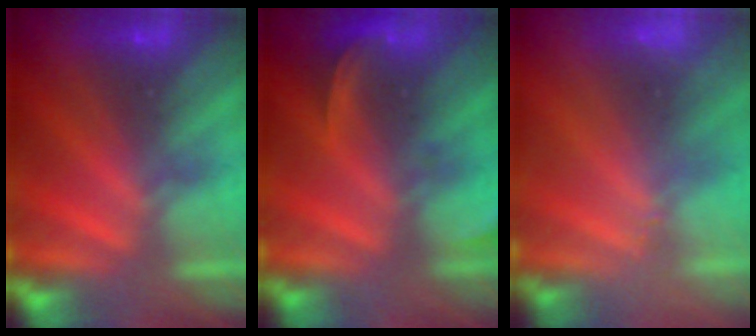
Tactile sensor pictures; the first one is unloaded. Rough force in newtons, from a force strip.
{"total": 2.6}
{"total": 2.4}